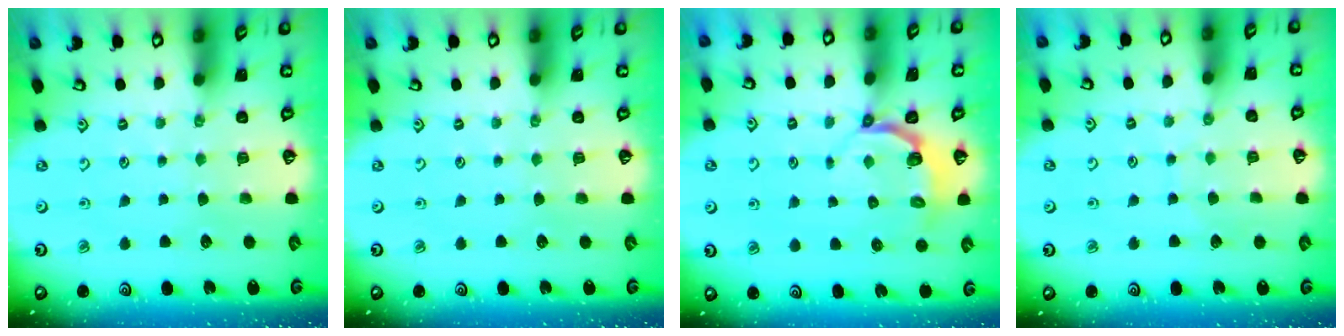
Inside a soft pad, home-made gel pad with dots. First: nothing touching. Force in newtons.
{"total": 0.0}
{"total": 4.4, "press": 3.5, "slide": 2.6}
{"total": 4.1, "press": 4.1, "slide": 0.4}